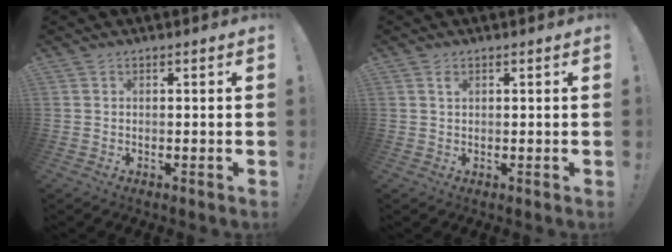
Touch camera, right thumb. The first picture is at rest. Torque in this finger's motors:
{"motor_torque": [-0.02, 0.16, 0.21, -0.07, -0.02]}